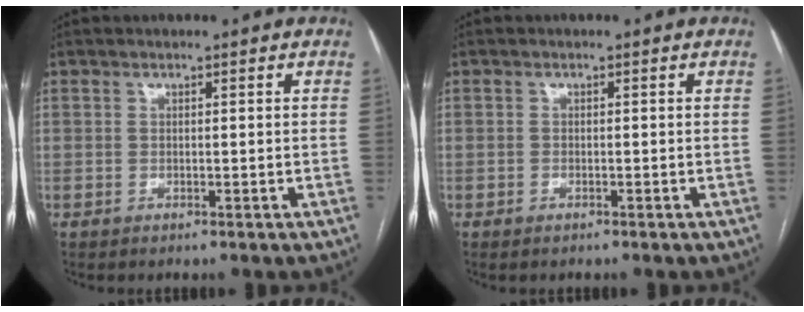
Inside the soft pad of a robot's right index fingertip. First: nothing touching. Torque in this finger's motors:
{"motor_torque": [0.02, -0.02, 0.07, 0.00]}